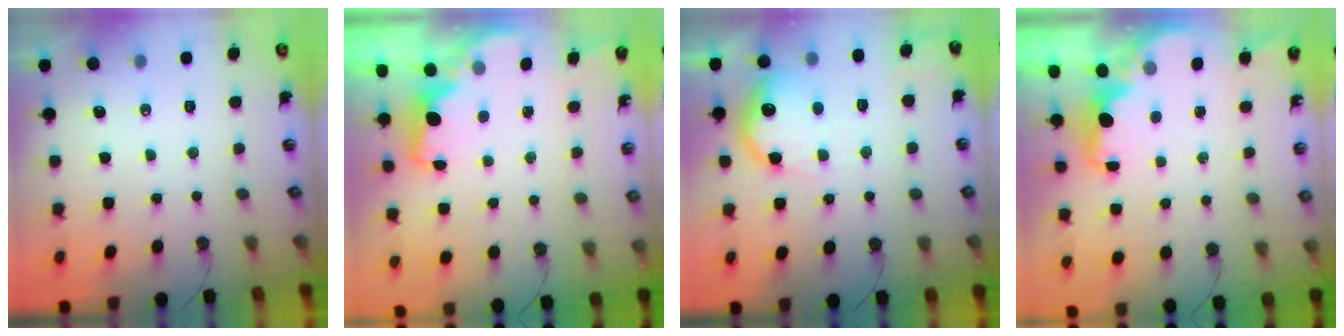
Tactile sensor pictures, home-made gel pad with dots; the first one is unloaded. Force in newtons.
{"total": 2.3, "press": 2.3, "slide": 0.5}
{"total": 15.8, "press": 15.8, "slide": 0.9}
{"total": 2.1, "press": 2.0, "slide": 0.6}